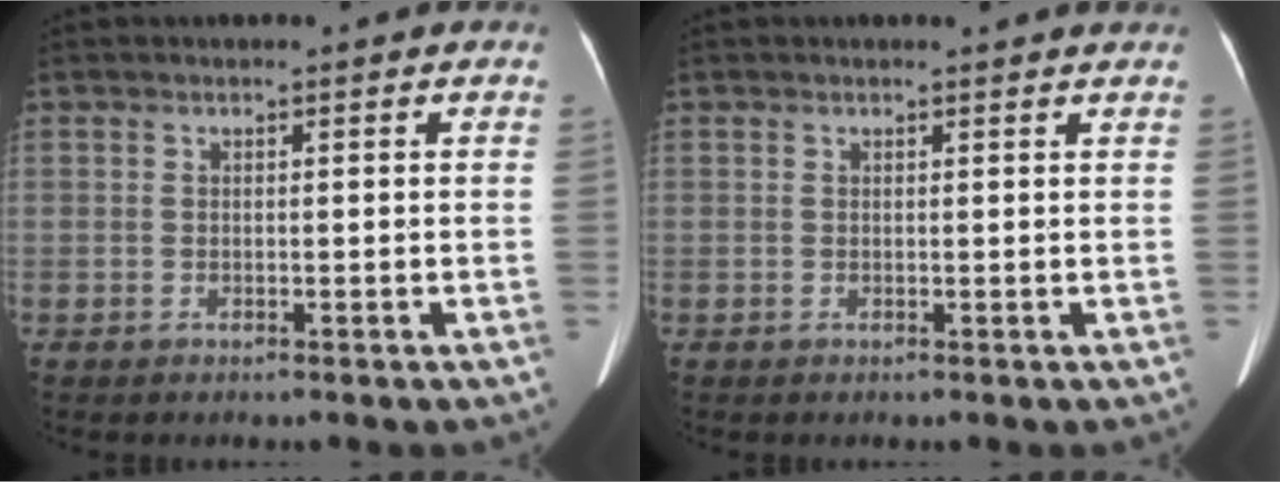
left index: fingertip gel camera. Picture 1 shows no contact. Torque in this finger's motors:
{"motor_torque": [0.24, -0.09, 0.00, 0.02]}